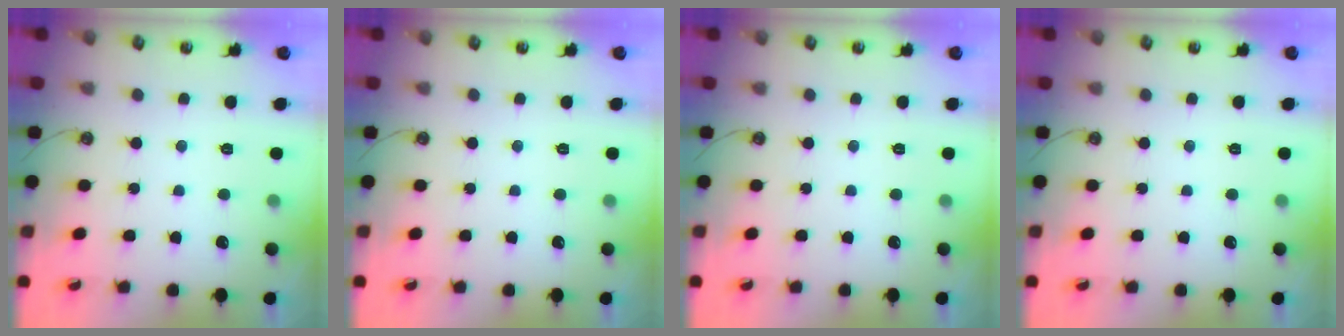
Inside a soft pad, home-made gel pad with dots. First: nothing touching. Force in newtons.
{"total": 0.0}
{"total": 0.0}
{"total": 0.0}